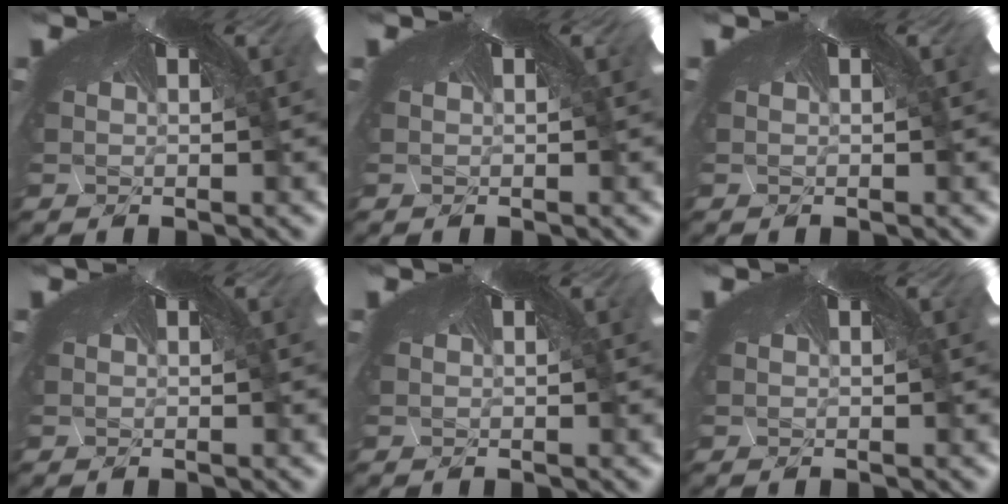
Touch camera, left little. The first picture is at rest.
{"total": 0.0}
{"total": 0.0}
{"total": 0.0}
{"total": 0.0}
{"total": 0.0}